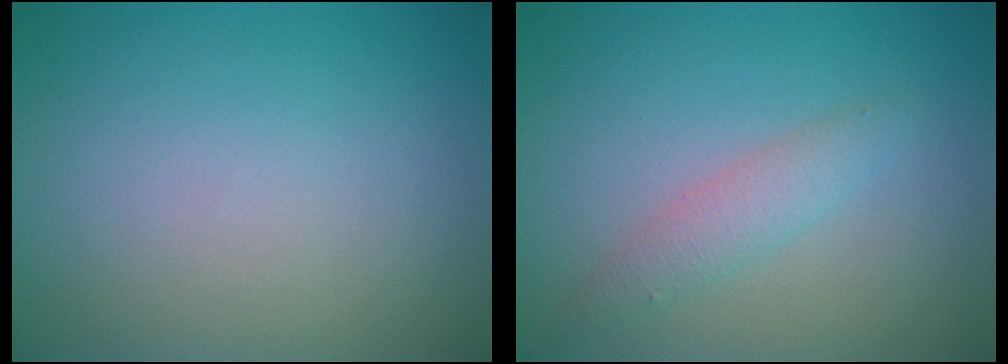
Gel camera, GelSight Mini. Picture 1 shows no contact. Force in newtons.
{"total": 2.0, "press": 2.0, "slide": 0.0}